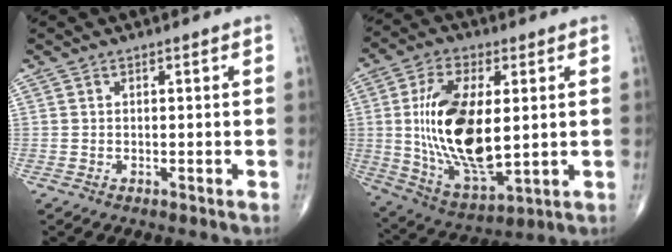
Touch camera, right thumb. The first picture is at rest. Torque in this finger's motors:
{"motor_torque": [1.23, 3.78, 2.05, 0.01, 0.23]}